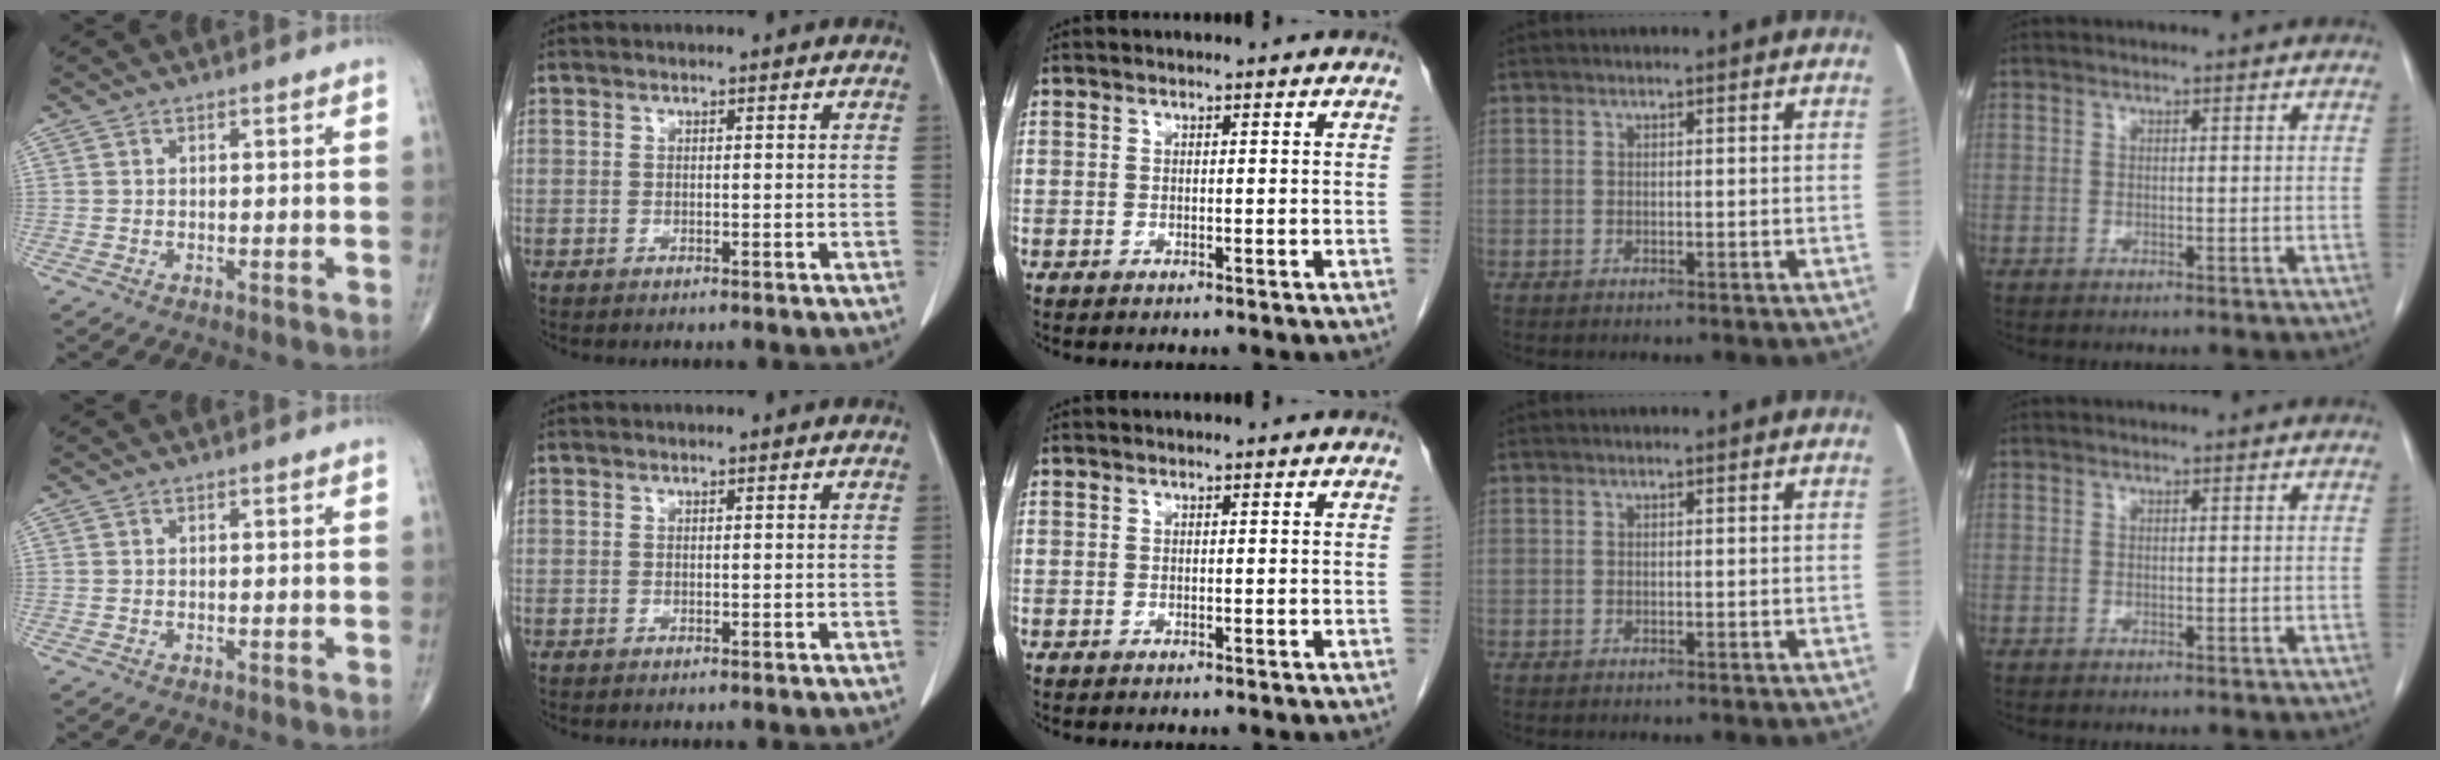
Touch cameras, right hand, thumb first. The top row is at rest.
{}